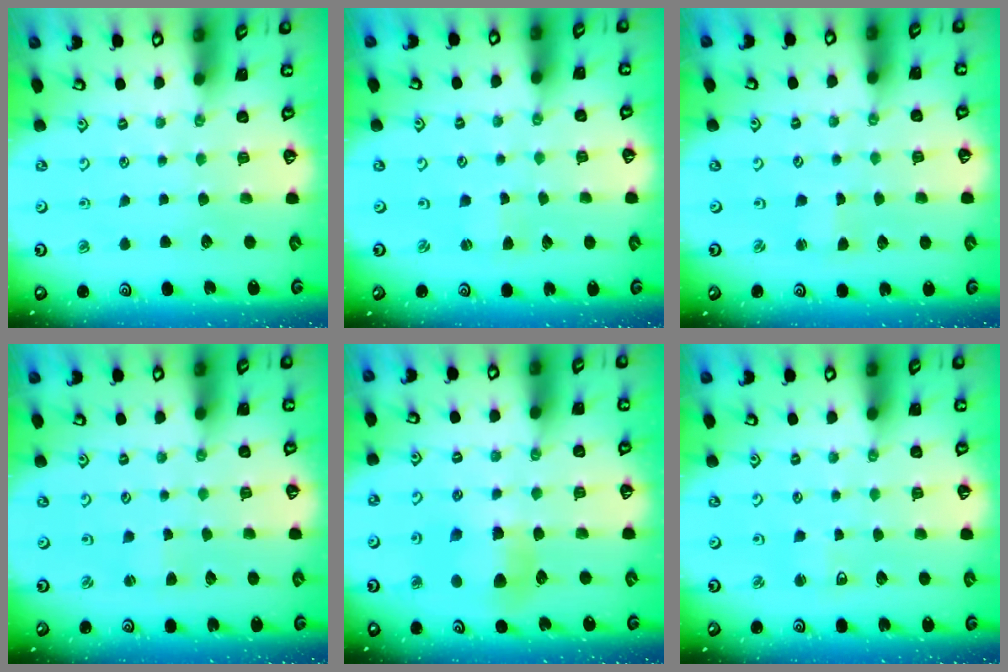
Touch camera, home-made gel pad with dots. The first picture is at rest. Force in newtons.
{"total": 1.4, "press": 1.4, "slide": 0.3}
{"total": 1.5, "press": 1.4, "slide": 0.3}
{"total": 1.4, "press": 1.4, "slide": 0.3}
{"total": 7.0, "press": 6.9, "slide": 1.2}
{"total": 2.8, "press": 2.7, "slide": 0.7}